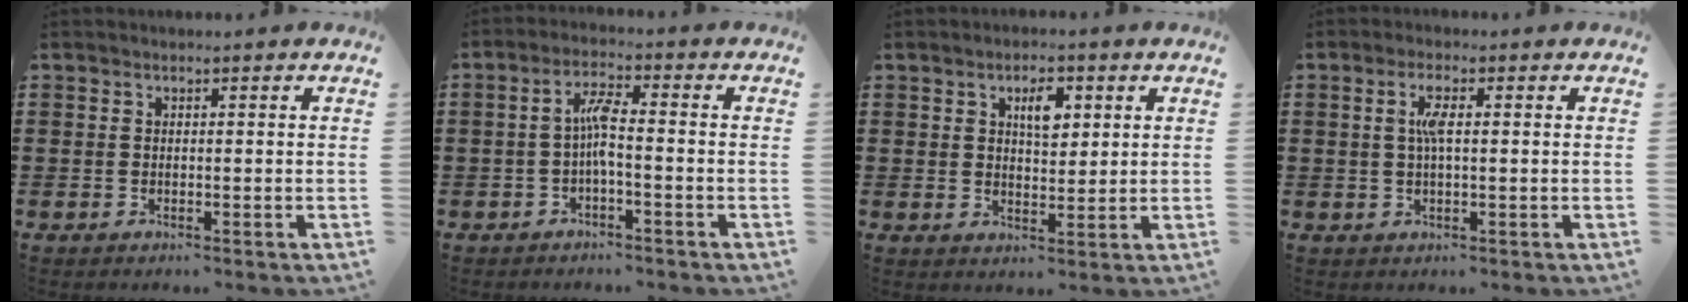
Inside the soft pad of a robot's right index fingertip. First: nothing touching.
{"total": 4.2, "force": [-0.9, 0.7, 4.0], "torque": [-0.084, 0.004, -0.021]}
{"total": 4.2, "force": [1.8, 2.0, 3.2], "torque": [-0.046, 0.002, 0.024]}
{"total": 3.4, "force": [0.6, 0.9, 3.2], "torque": [-0.065, 0.004, 0.008]}